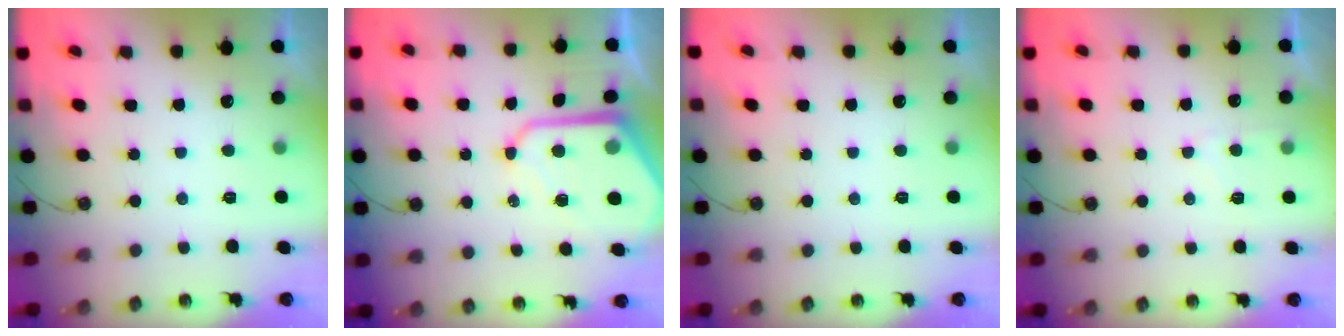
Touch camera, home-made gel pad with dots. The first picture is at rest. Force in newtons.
{"total": 13.5, "press": 13.4, "slide": 1.3}
{"total": 0.0}
{"total": 3.7, "press": 3.7, "slide": 0.5}